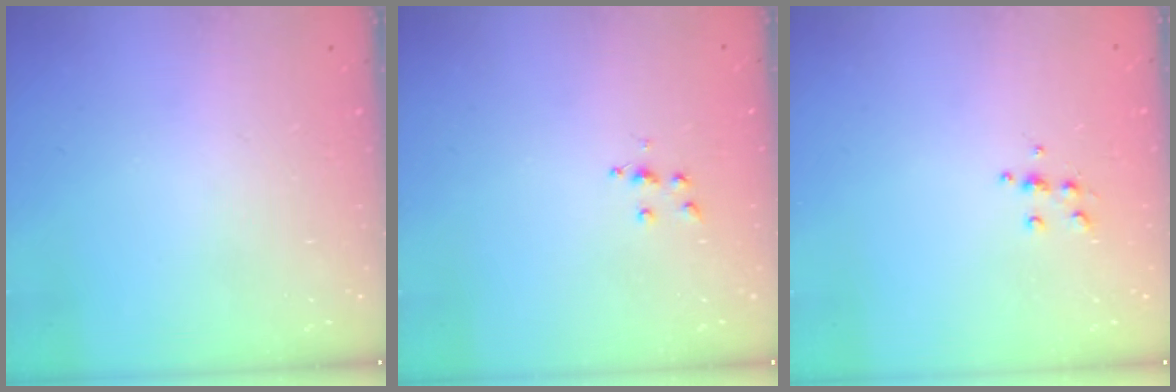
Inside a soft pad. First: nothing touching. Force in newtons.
{"total": 4.8, "press": 4.8, "slide": 0.5}
{"total": 5.2, "press": 5.0, "slide": 1.1}